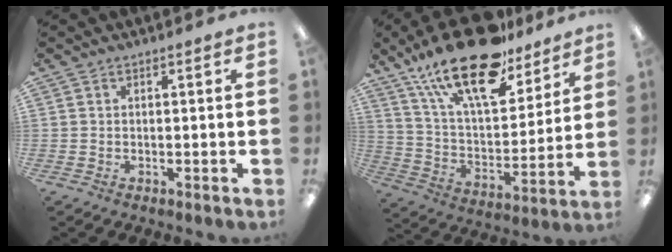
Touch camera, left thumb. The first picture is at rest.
{"total": 24.9, "force": [17.4, 9.8, 14.8], "torque": [-0.252, -0.098, 0.300]}